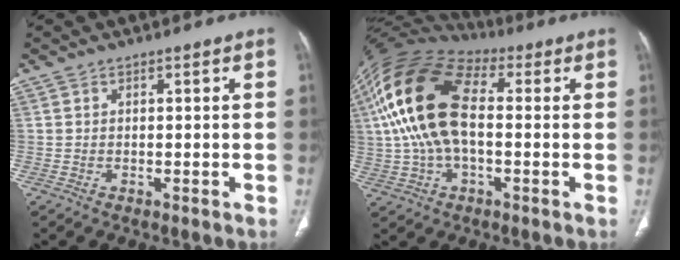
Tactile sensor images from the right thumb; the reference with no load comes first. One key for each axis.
{"total": 18.3, "fx": 1.9, "fy": 9.8, "fz": 15.4, "tx": -0.313, "ty": 0.031, "tz": 0.028}